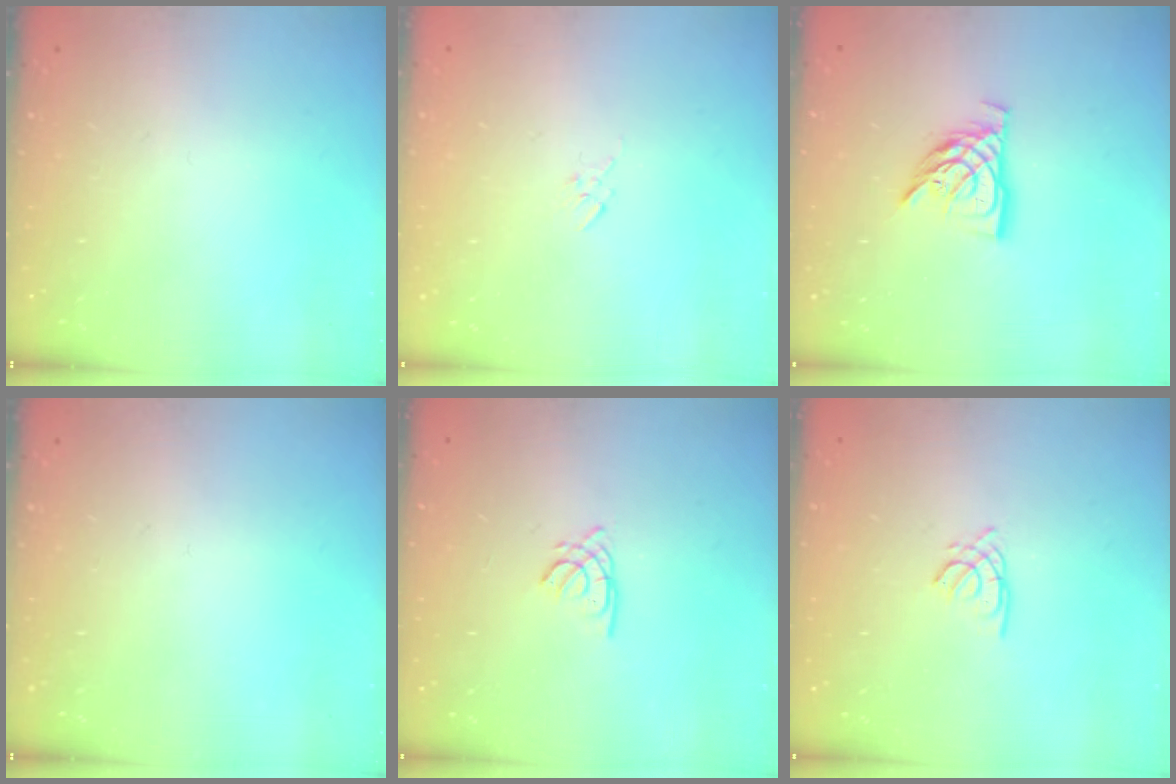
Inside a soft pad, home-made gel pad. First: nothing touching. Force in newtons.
{"total": 2.7, "press": 2.7, "slide": 0.5}
{"total": 10.7, "press": 10.6, "slide": 1.0}
{"total": 0.0}
{"total": 1.5, "press": 1.5, "slide": 0.1}
{"total": 1.6, "press": 1.5, "slide": 0.4}